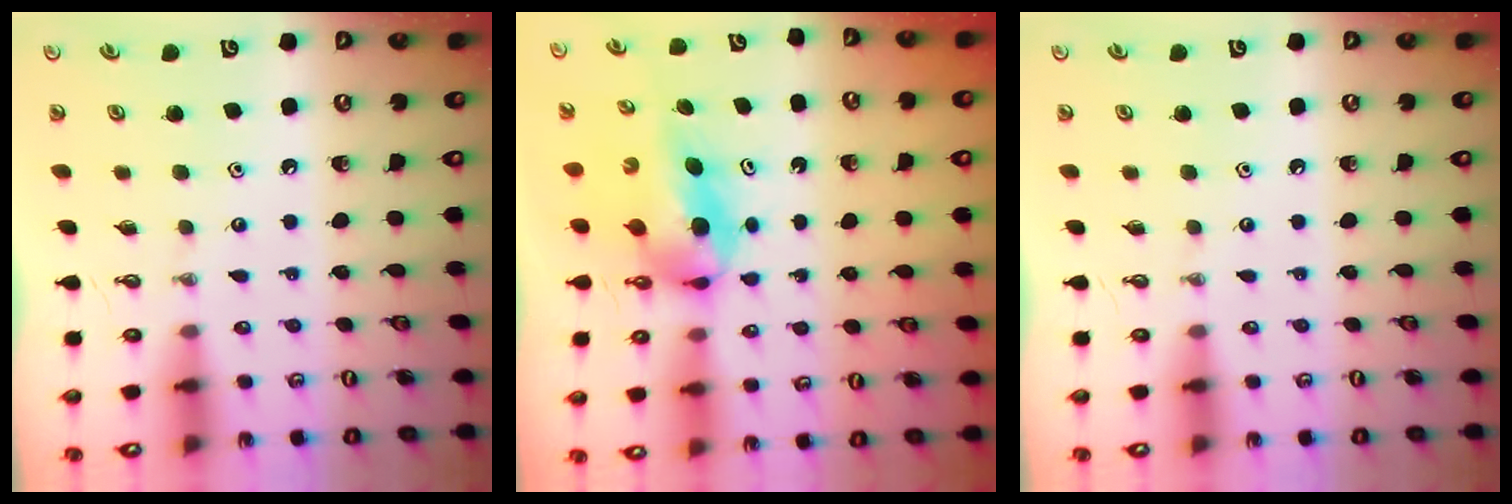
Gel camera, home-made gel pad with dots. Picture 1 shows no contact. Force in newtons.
{"total": 5.3, "press": 4.9, "slide": 2.0}
{"total": 0.0}